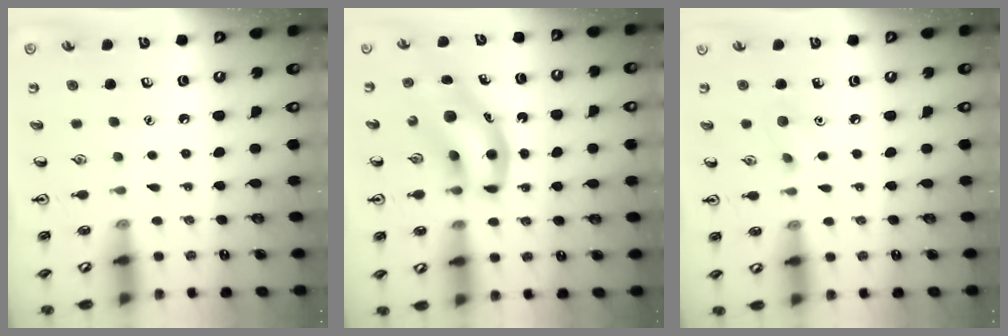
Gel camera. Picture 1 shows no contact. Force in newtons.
{"total": 10.2, "press": 9.8, "slide": 2.7}
{"total": 6.1, "press": 6.0, "slide": 1.1}